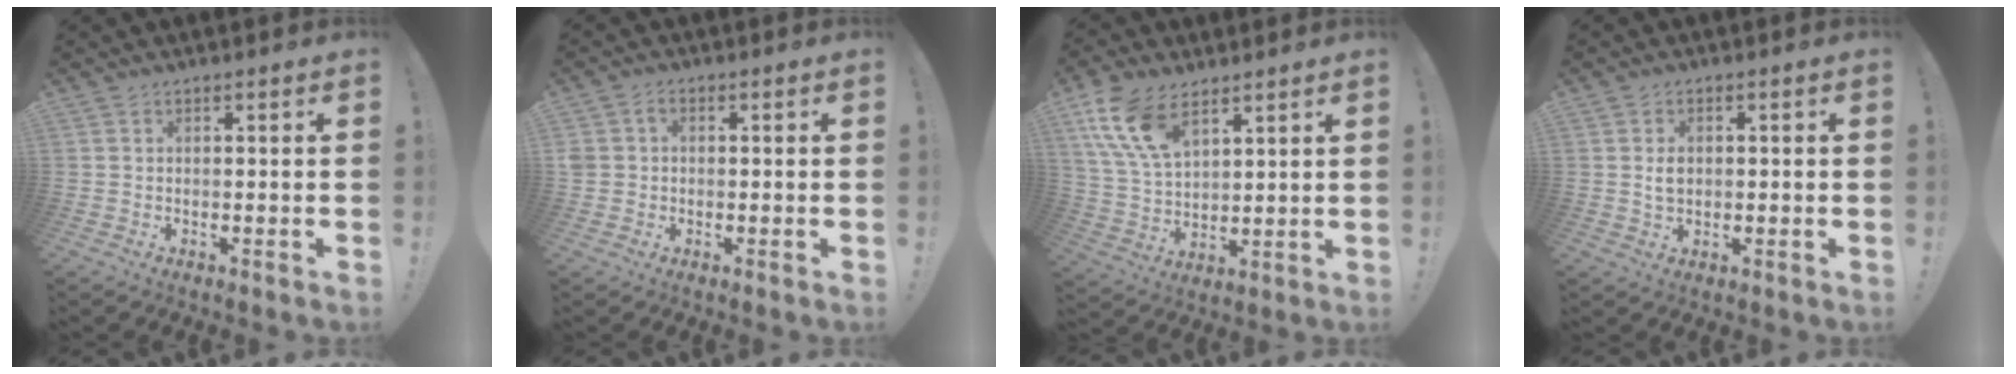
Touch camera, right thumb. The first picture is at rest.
{"total": 2.7, "force": [-0.2, 2.4, 1.3], "torque": [-0.020, 0.004, -0.003]}
{"total": 15.1, "force": [8.5, 8.6, 9.0], "torque": [-0.195, -0.026, 0.164]}
{"total": 3.0, "force": [0.5, 2.3, 1.9], "torque": [-0.019, 0.001, 0.006]}